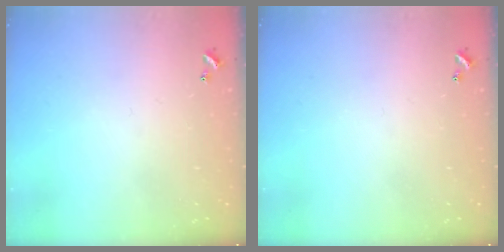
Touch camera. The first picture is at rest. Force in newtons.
{"total": 0.0}